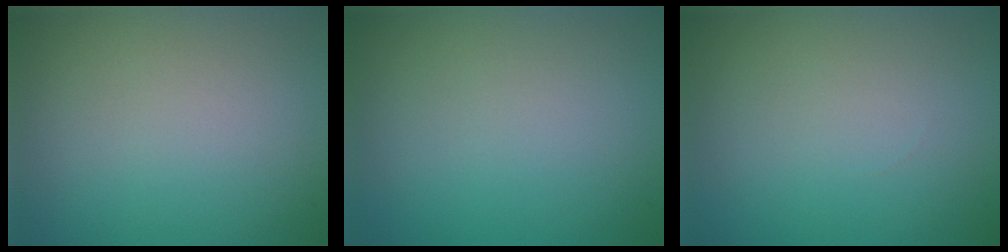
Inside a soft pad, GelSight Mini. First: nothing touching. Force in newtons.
{"total": 0.0}
{"total": 0.0}